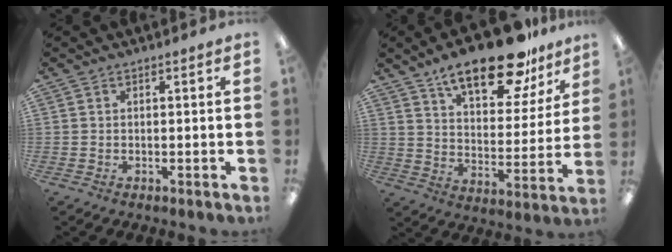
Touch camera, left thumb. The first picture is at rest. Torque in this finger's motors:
{"motor_torque": [1.43, 1.44, 1.44, -1.33, 0.27]}